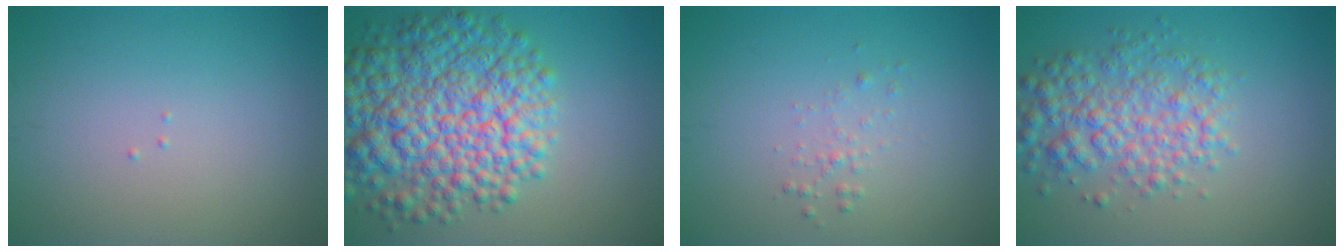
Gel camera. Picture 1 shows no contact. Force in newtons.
{"total": 11.2, "press": 11.1, "slide": 0.4}
{"total": 0.9, "press": 0.9, "slide": 0.0}
{"total": 5.1, "press": 5.1, "slide": 0.2}